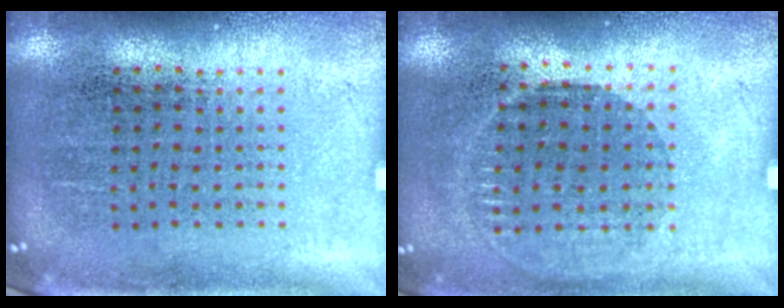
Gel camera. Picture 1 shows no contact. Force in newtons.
{"total": 0.9, "press": 0.8, "slide": 0.3}